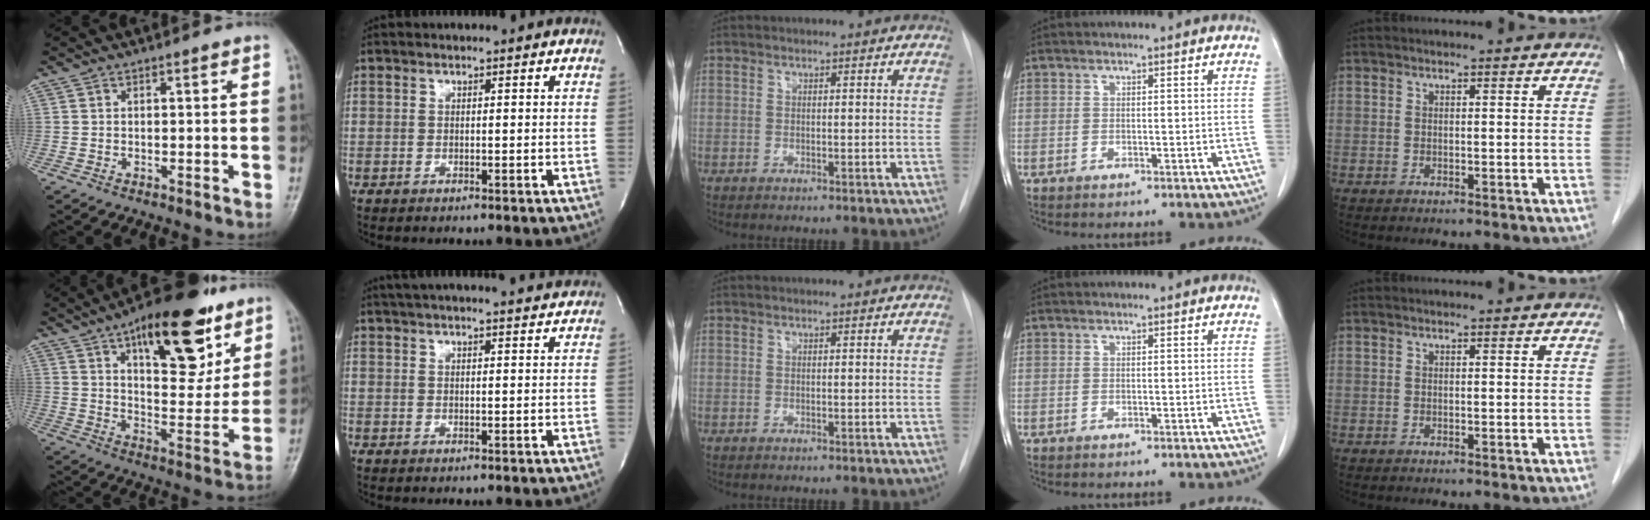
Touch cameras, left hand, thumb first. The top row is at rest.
{"thumb": {"total": 22.4, "force": [12.4, 9.6, 16.1], "torque": [-0.190, -0.047, 0.190]}, "index": {"total": 14.7, "force": [13.5, 1.2, 5.5], "torque": [-0.087, 0.029, 0.177]}}